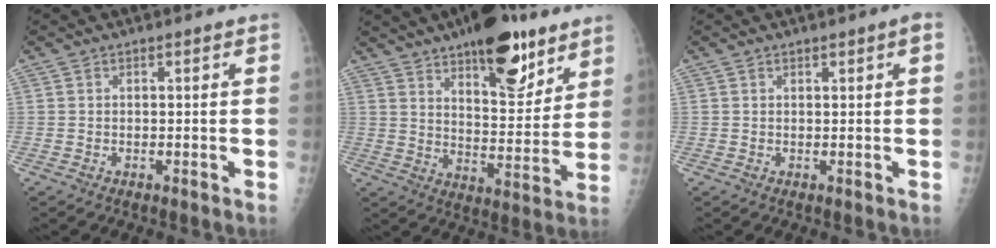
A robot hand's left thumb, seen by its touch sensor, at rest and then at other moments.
{"total": 18.6, "force": [12.0, 7.2, 12.2], "torque": [-0.137, -0.067, 0.184]}
{"total": 1.1, "force": [0.7, 0.4, 0.8], "torque": [-0.006, -0.001, 0.010]}